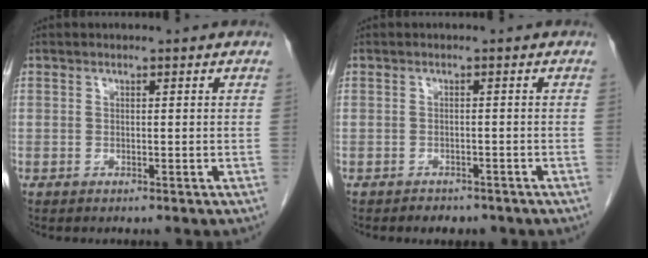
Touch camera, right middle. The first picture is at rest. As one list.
[{"total": 3.2, "force": [-2.6, 1.6, 0.8], "torque": [-0.016, 0.001, -0.028]}]